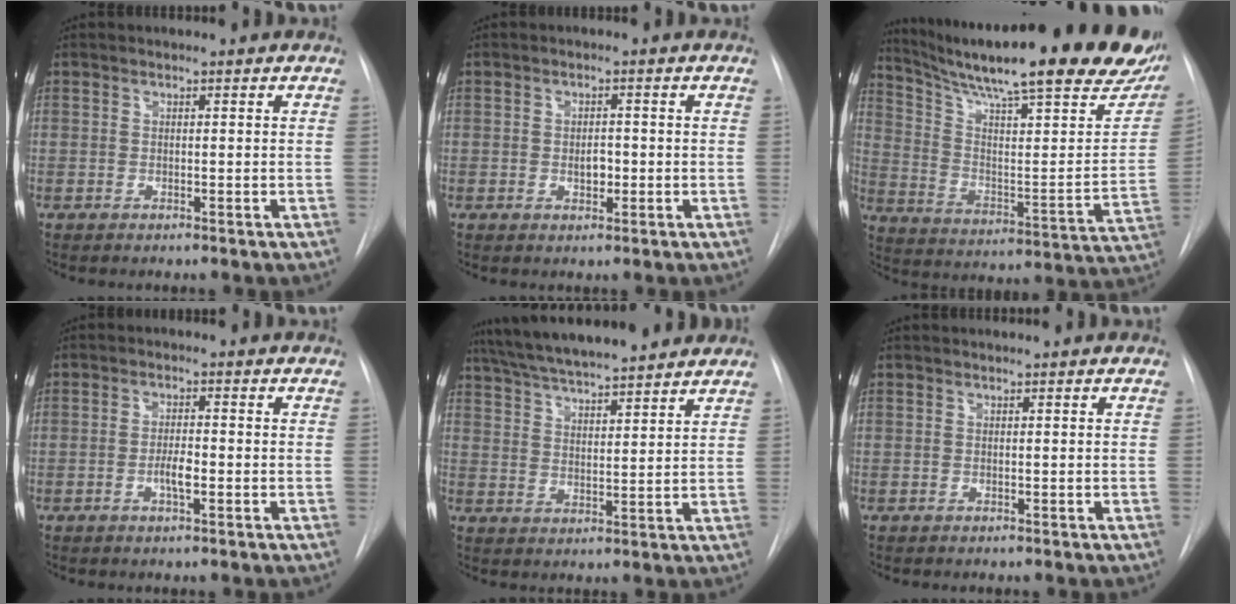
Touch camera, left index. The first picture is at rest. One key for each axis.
{"total": 2.4, "fx": -0.4, "fy": 1.4, "fz": 1.9, "tx": -0.029, "ty": 0.002, "tz": -0.004}
{"total": 32.1, "fx": 25.1, "fy": 4.4, "fz": 19.4, "tx": -0.274, "ty": -0.062, "tz": 0.337}
{"total": 3.0, "fx": -1.0, "fy": 0.7, "fz": 2.7, "tx": -0.049, "ty": 0.002, "tz": -0.017}
{"total": 16.5, "fx": 14.4, "fy": 1.9, "fz": 7.8, "tx": -0.135, "ty": 0.031, "tz": 0.226}
{"total": 0.0}